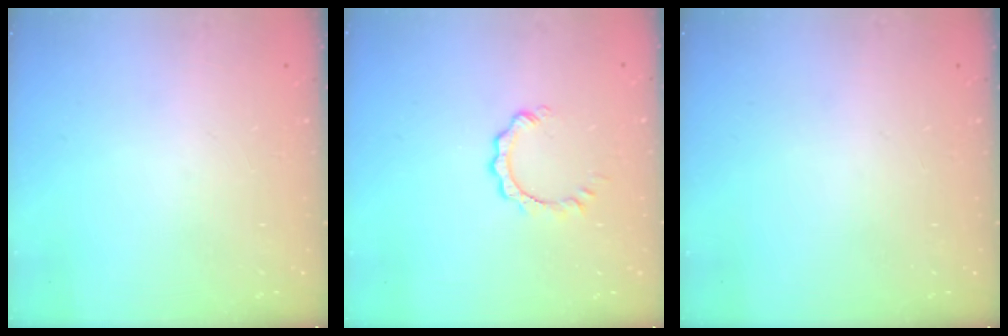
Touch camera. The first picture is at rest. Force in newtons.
{"total": 2.9, "press": 2.8, "slide": 0.3}
{"total": 0.0}